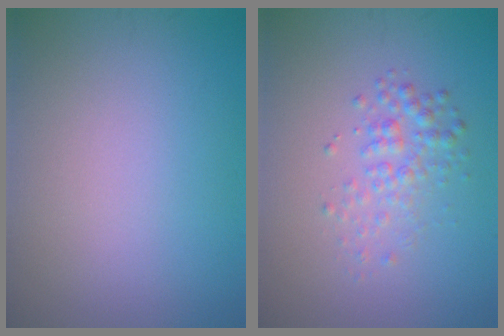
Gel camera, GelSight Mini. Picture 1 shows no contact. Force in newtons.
{"total": 2.3, "press": 2.3, "slide": 0.1}